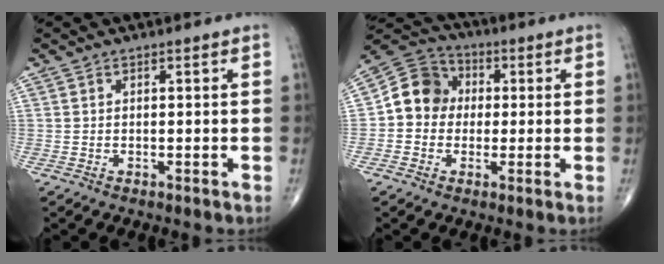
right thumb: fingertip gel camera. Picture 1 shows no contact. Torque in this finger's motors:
{"motor_torque": [1.15, 1.13, 0.42, -0.26, 0.06]}